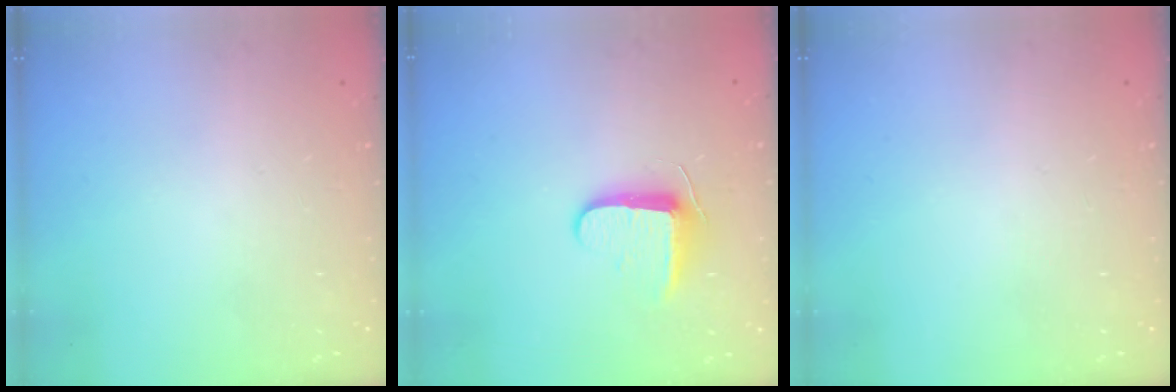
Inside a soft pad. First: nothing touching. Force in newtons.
{"total": 9.1, "press": 9.0, "slide": 1.0}
{"total": 0.0}